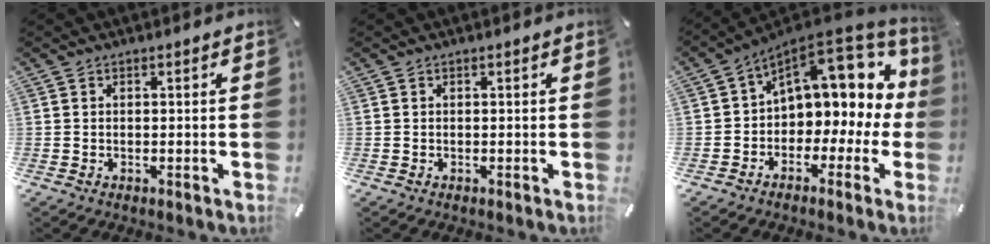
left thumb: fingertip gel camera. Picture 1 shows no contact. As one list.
[{"total": 0.0}, {"total": 13.7, "force": [6.1, 8.8, 8.5], "torque": [-0.123, -0.049, 0.103]}]